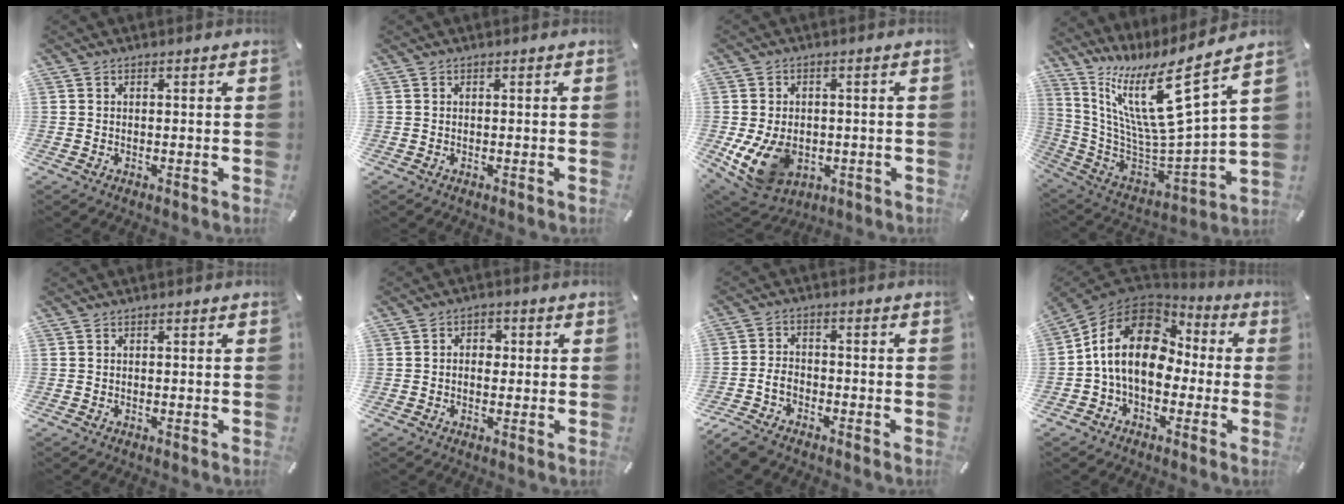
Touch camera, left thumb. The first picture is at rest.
{"total": 0.0}
{"total": 11.8, "force": [-2.8, 8.9, 7.1], "torque": [-0.143, 0.003, -0.047]}
{"total": 18.1, "force": [10.5, 4.1, 14.1], "torque": [-0.276, -0.098, 0.167]}
{"total": 0.0}
{"total": 3.4, "force": [-0.4, 2.8, 1.9], "torque": [-0.024, 0.004, -0.014]}
{"total": 5.2, "force": [-3.3, 3.2, 2.4], "torque": [-0.059, 0.015, -0.067]}
{"total": 16.6, "force": [-0.1, 12.4, 11.1], "torque": [-0.237, 0.027, -0.006]}